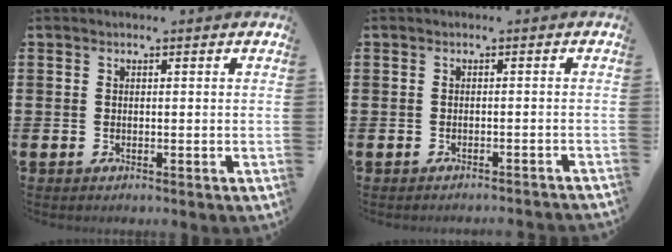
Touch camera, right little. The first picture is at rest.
{"total": 0.9, "force": [-0.9, -0.2, 0.0], "torque": [-0.001, 0.002, -0.018]}